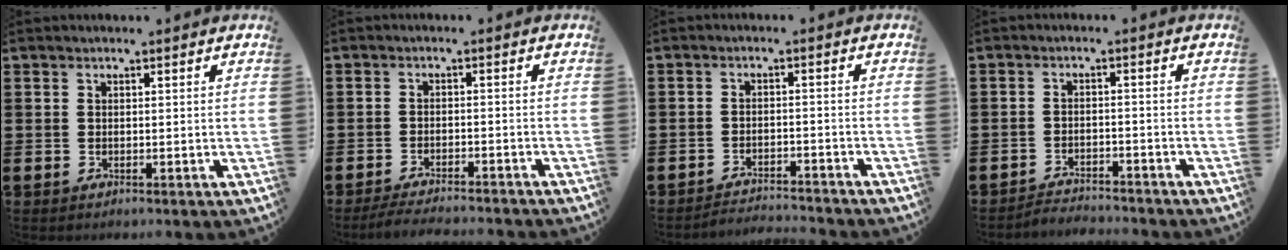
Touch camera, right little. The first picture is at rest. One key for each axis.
{"total": 2.5, "fx": -2.4, "fy": -0.1, "fz": 0.6, "tx": -0.010, "ty": 0.006, "tz": -0.048}
{"total": 2.5, "fx": -2.5, "fy": -0.1, "fz": -0.1, "tx": -0.003, "ty": 0.003, "tz": -0.054}
{"total": 2.5, "fx": -2.5, "fy": 0.0, "fz": -0.3, "tx": -0.003, "ty": 0.005, "tz": -0.054}